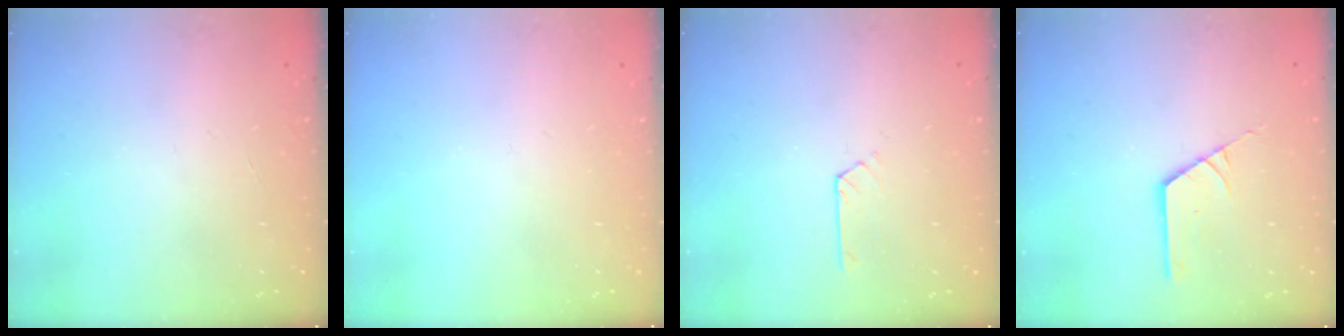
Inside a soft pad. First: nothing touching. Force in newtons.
{"total": 0.0}
{"total": 2.1, "press": 2.0, "slide": 0.3}
{"total": 2.2, "press": 2.2, "slide": 0.1}